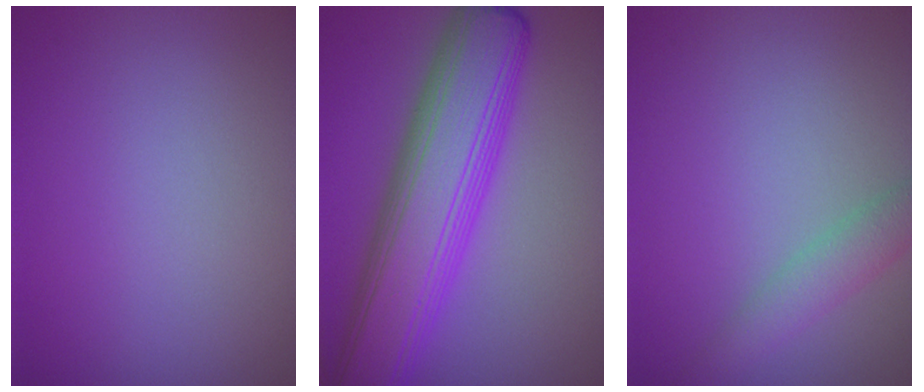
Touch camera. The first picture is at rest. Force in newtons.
{"total": 10.0, "press": 10.0, "slide": 0.2}
{"total": 2.4, "press": 2.4, "slide": 0.1}